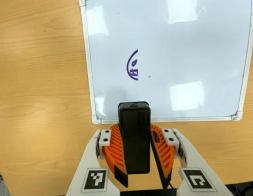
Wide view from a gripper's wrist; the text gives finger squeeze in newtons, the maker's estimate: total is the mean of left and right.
{"total": 11.0, "left": 10.2, "right": 11.7}